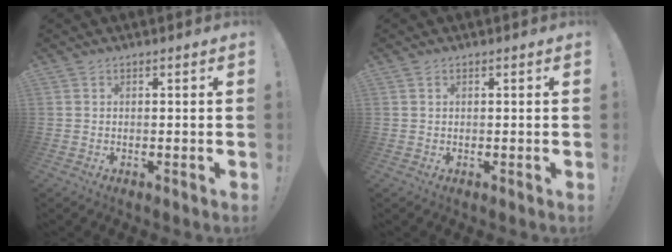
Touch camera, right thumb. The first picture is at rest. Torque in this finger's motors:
{"motor_torque": [-0.02, -0.12, -0.06, 0.15, 0.06]}